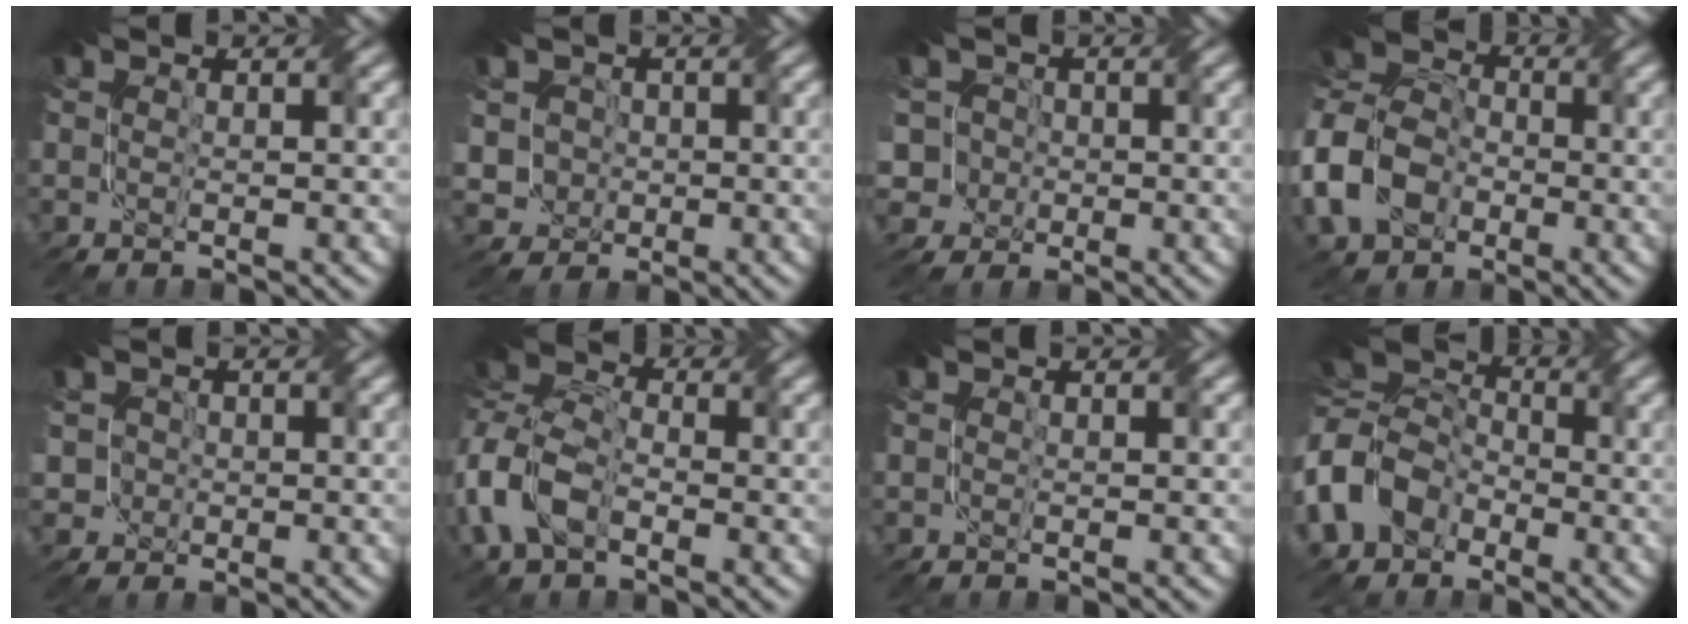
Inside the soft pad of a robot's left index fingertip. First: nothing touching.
{"total": 3.2, "force": [-0.2, 3.0, 0.8], "torque": [-0.015, 0.017, -0.012]}
{"total": 6.0, "force": [0.0, 5.6, 2.2], "torque": [-0.047, 0.033, -0.044]}
{"total": 8.7, "force": [-3.4, 6.2, 5.1], "torque": [-0.124, 0.009, -0.085]}
{"total": 2.5, "force": [-0.4, 2.5, 0.2], "torque": [0.005, 0.023, -0.021]}
{"total": 7.2, "force": [-3.0, 4.3, 5.0], "torque": [-0.115, 0.011, -0.077]}
{"total": 0.0}
{"total": 8.5, "force": [-3.0, 6.4, 4.7], "torque": [-0.115, 0.008, -0.079]}